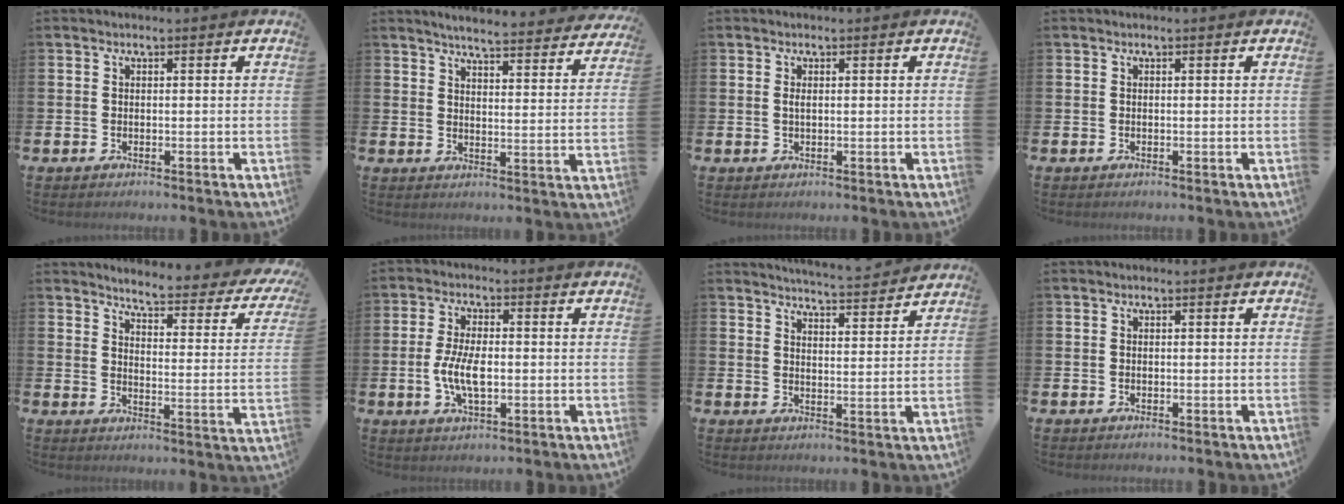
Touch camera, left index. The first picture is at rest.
{"total": 5.3, "force": [5.1, 0.0, 1.1], "torque": [-0.034, -0.037, 0.087]}
{"total": 0.8, "force": [0.2, 0.3, 0.7], "torque": [-0.009, 0.000, 0.002]}
{"total": 0.0}
{"total": 3.9, "force": [3.6, 0.5, 1.3], "torque": [-0.041, -0.036, 0.051]}
{"total": 5.9, "force": [-0.6, 2.6, 5.3], "torque": [-0.108, -0.004, -0.017]}
{"total": 5.0, "force": [5.0, -0.2, 0.3], "torque": [-0.016, -0.036, 0.088]}
{"total": 0.0}